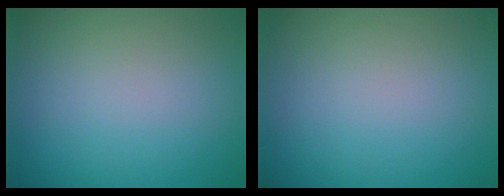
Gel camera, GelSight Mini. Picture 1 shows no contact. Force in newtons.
{"total": 0.0}